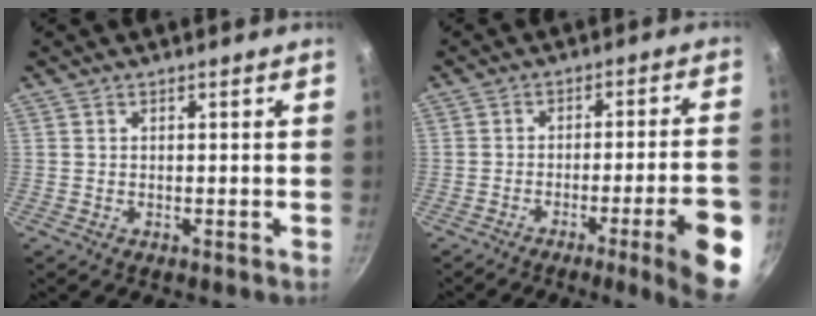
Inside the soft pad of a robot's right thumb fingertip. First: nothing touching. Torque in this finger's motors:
{"motor_torque": [2.02, 2.99, 1.38, -1.39, 0.07]}